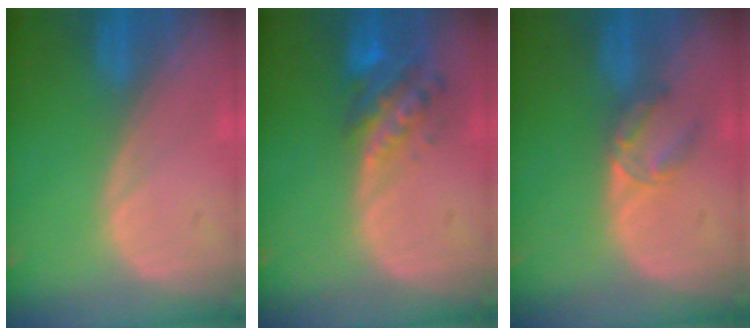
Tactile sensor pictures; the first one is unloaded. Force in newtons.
{"total": 6.3, "press": 5.7, "slide": 2.5}
{"total": 3.5, "press": 3.3, "slide": 1.0}